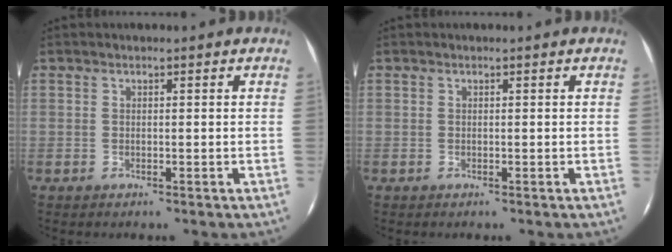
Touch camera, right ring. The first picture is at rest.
{"total": 0.0}